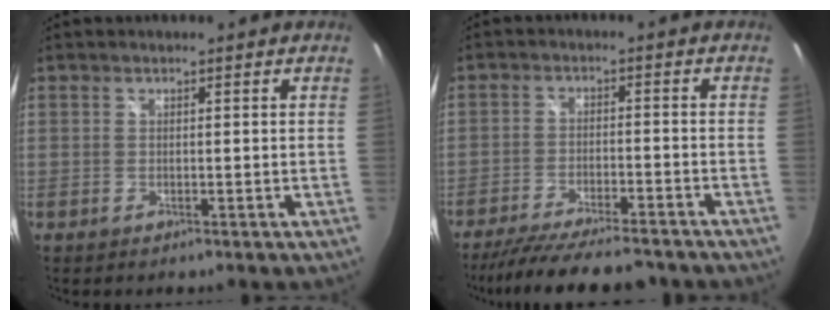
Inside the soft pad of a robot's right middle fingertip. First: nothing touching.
{"total": 15.9, "force": [-13.7, 2.9, 7.5], "torque": [-0.151, -0.026, -0.209]}